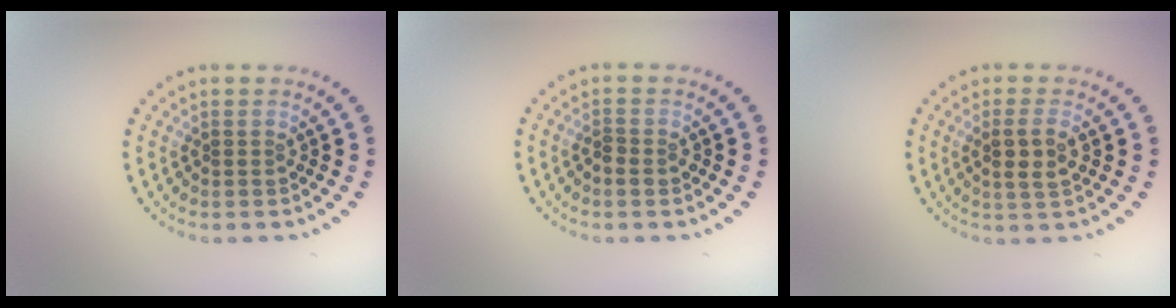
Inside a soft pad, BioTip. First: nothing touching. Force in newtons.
{"total": 1.2, "press": 1.1, "slide": 0.4}
{"total": 2.4, "press": 2.2, "slide": 0.7}